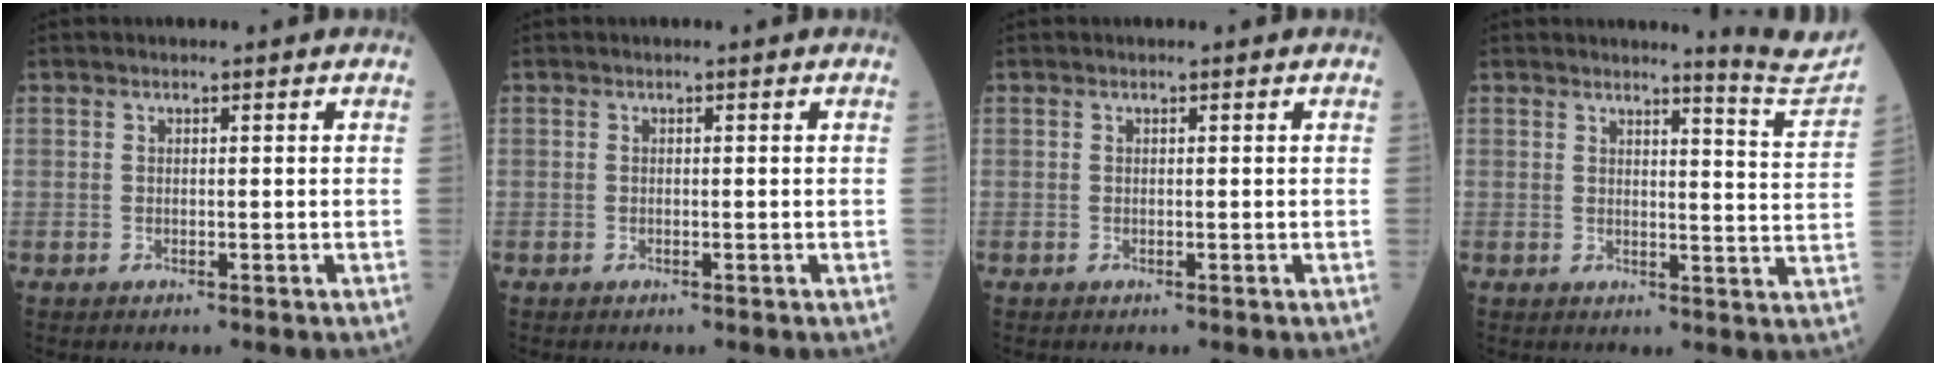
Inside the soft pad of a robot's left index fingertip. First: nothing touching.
{"total": 0.0}
{"total": 0.0}
{"total": 7.2, "force": [6.9, -2.0, 0.4], "torque": [-0.025, -0.076, 0.076]}